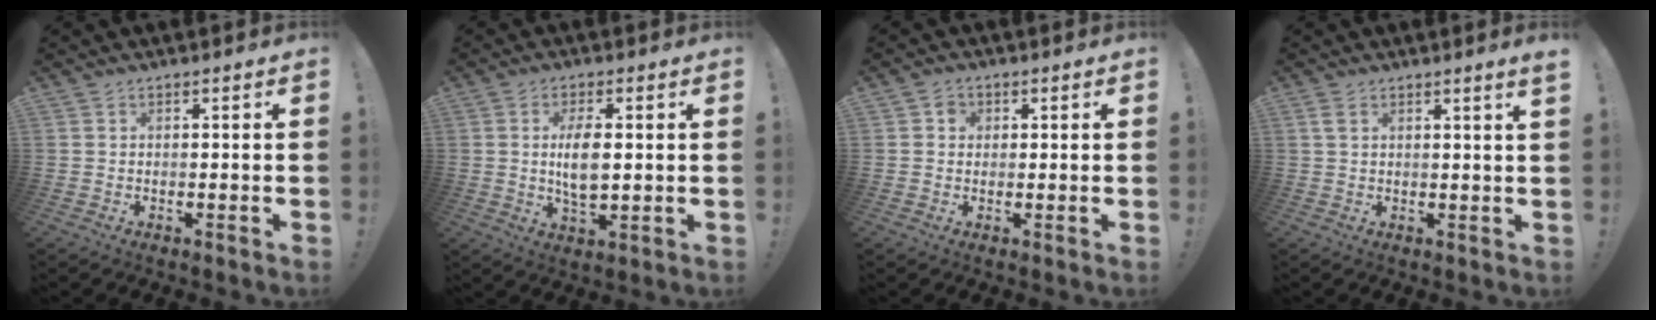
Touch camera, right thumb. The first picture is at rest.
{"total": 7.8, "force": [0.9, 3.8, 6.8], "torque": [-0.125, -0.007, 0.008]}
{"total": 2.5, "force": [0.3, 2.3, 0.9], "torque": [-0.008, 0.002, 0.003]}
{"total": 2.8, "force": [2.0, -0.2, 2.0], "torque": [-0.025, -0.010, 0.030]}